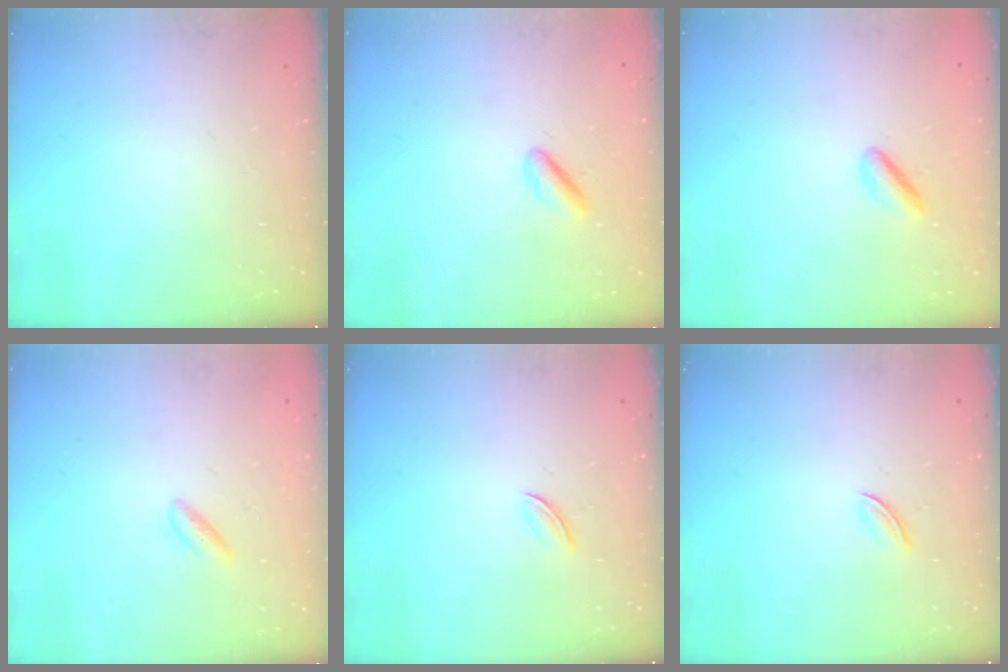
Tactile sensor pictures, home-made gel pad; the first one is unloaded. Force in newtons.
{"total": 2.2, "press": 1.8, "slide": 1.2}
{"total": 2.5, "press": 2.5, "slide": 0.5}
{"total": 2.0, "press": 1.7, "slide": 1.2}
{"total": 2.3, "press": 2.2, "slide": 0.7}
{"total": 2.3, "press": 2.2, "slide": 0.7}